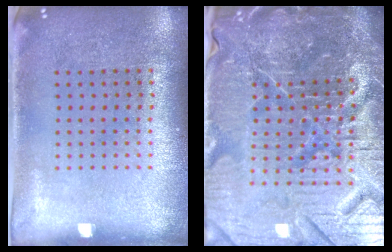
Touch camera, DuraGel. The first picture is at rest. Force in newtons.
{"total": 7.2, "press": 6.4, "slide": 3.4}